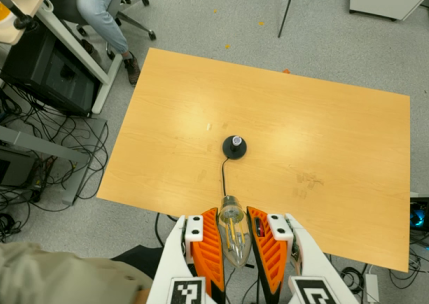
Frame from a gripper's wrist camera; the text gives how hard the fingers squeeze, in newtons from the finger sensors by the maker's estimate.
{"total": 20.6, "left": 22.8, "right": 18.5}